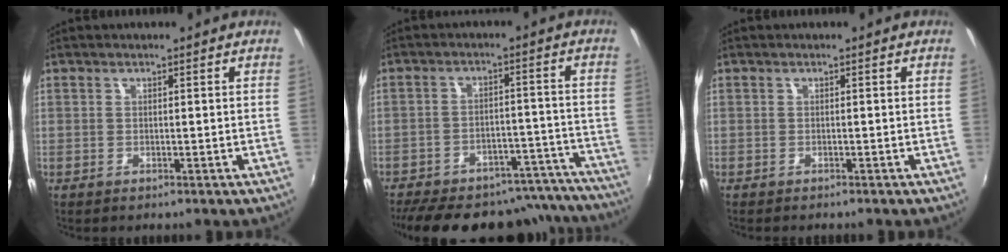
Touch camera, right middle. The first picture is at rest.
{"total": 22.9, "force": [-20.5, 7.7, 6.6], "torque": [-0.123, 0.049, -0.252]}
{"total": 0.7, "force": [-0.7, 0.1, 0.2], "torque": [-0.005, -0.003, -0.012]}